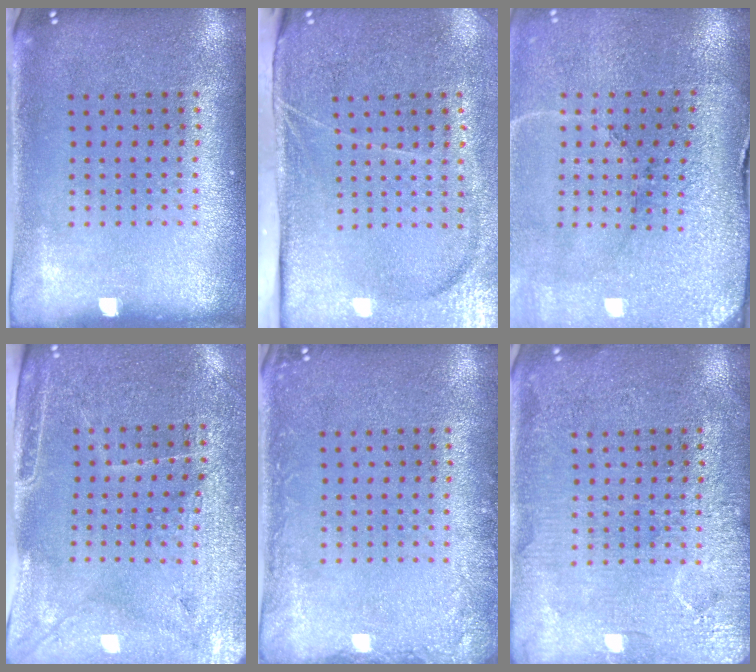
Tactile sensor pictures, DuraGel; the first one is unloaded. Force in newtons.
{"total": 4.2, "press": 3.4, "slide": 2.4}
{"total": 3.5, "press": 3.5, "slide": 0.4}
{"total": 3.2, "press": 2.9, "slide": 1.2}
{"total": 1.6, "press": 1.6, "slide": 0.3}
{"total": 4.8, "press": 4.7, "slide": 0.7}